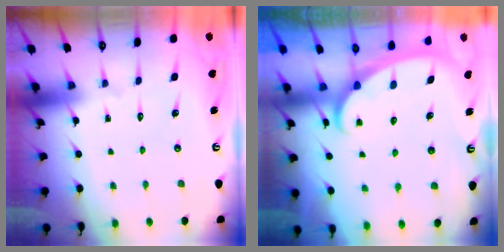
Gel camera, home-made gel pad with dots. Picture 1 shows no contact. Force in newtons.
{"total": 2.4, "press": 2.3, "slide": 0.3}